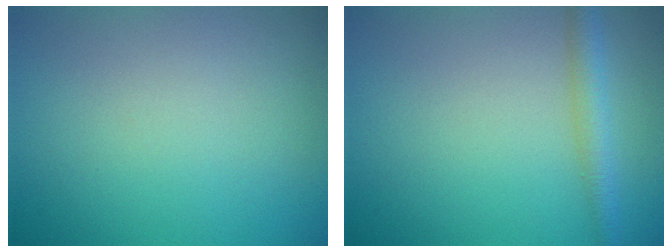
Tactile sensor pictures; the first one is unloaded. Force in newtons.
{"total": 2.4, "press": 2.4, "slide": 0.2}